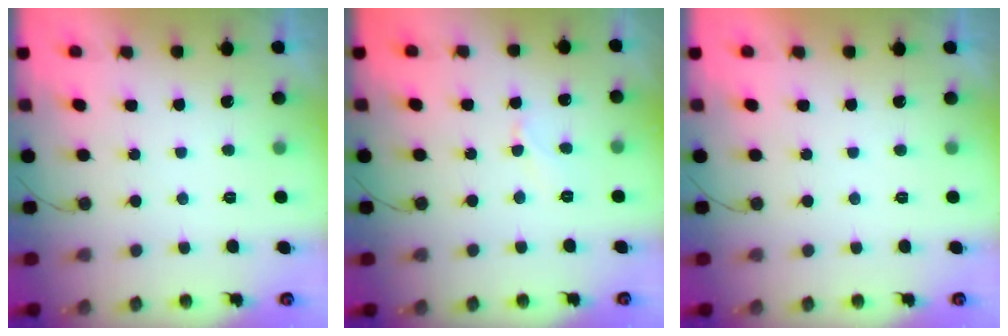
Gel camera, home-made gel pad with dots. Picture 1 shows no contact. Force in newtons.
{"total": 4.1, "press": 4.1, "slide": 0.4}
{"total": 2.0, "press": 2.0, "slide": 0.1}